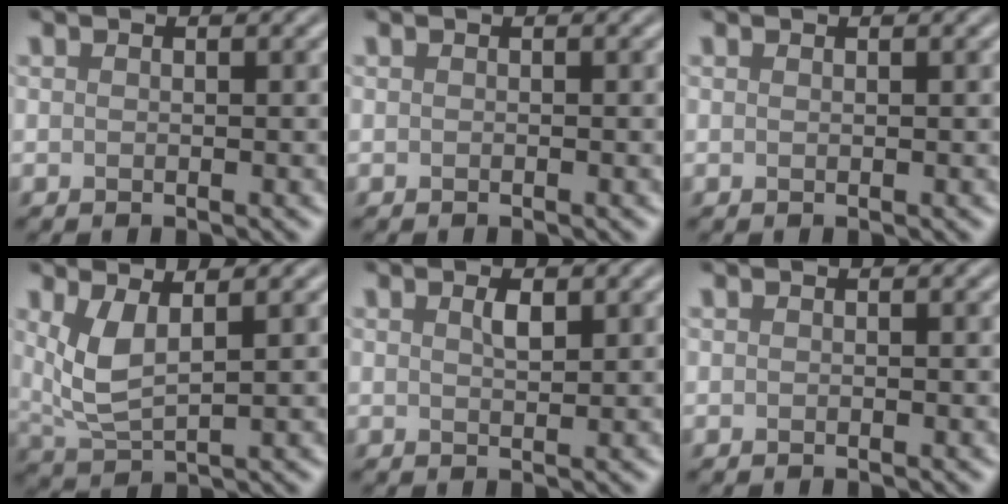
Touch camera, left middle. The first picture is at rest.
{"total": 0.0}
{"total": 0.0}
{"total": 3.9, "force": [1.4, 1.5, 3.3], "torque": [-0.080, -0.009, 0.033]}
{"total": 1.4, "force": [0.8, 0.5, 1.1], "torque": [-0.023, 0.000, 0.013]}
{"total": 0.0}